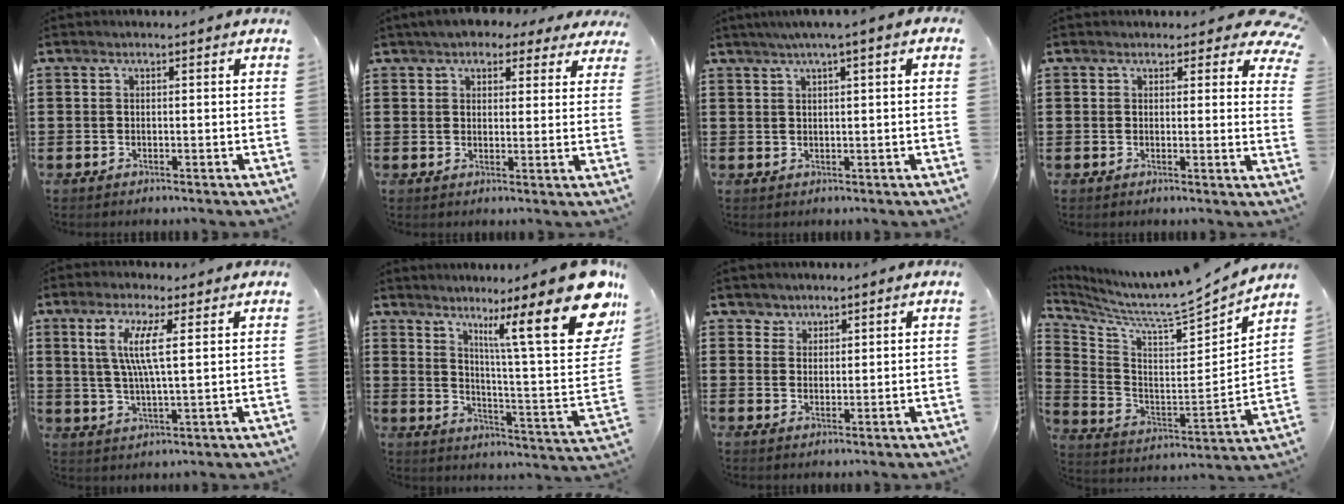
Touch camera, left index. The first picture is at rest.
{"total": 4.8, "force": [4.1, 1.8, 1.8], "torque": [-0.041, -0.002, 0.074]}
{"total": 2.2, "force": [1.1, 0.3, 1.9], "torque": [-0.037, 0.003, 0.019]}
{"total": 3.2, "force": [2.6, 1.5, 1.1], "torque": [-0.017, -0.008, 0.045]}
{"total": 6.5, "force": [2.7, 1.4, 5.8], "torque": [-0.124, 0.003, 0.045]}
{"total": 18.8, "force": [10.1, 3.3, 15.5], "torque": [-0.251, -0.052, 0.157]}
{"total": 2.4, "force": [1.8, 1.5, -0.2], "torque": [-0.005, 0.005, 0.034]}
{"total": 5.9, "force": [5.6, -0.1, 1.6], "torque": [-0.070, -0.062, 0.086]}